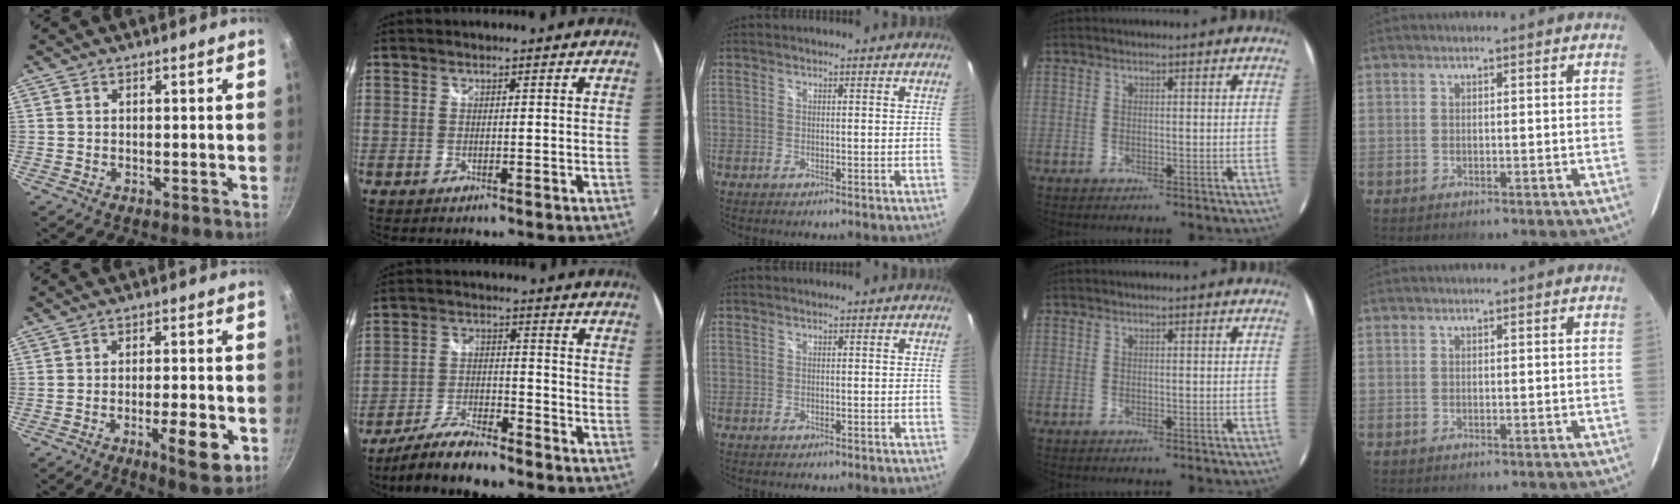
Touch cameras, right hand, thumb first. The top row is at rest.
{"thumb": {"total": 8.8, "force": [-3.0, 2.4, 7.9], "torque": [-0.105, 0.007, -0.040]}, "index": {"total": 9.9, "force": [-8.4, 2.0, 4.9], "torque": [-0.114, -0.007, -0.152]}}